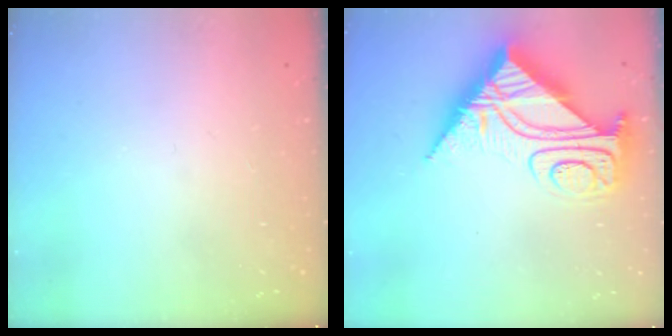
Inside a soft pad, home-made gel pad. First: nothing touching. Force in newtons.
{"total": 13.7, "press": 13.7, "slide": 1.3}